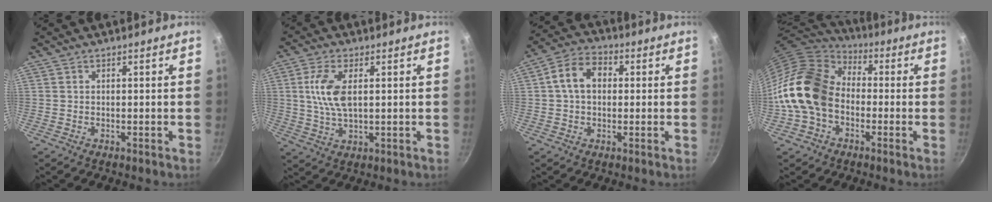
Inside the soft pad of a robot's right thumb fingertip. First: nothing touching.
{"total": 8.0, "force": [1.5, 3.7, 7.0], "torque": [-0.140, 0.001, 0.028]}
{"total": 8.4, "force": [1.0, 6.1, 5.7], "torque": [-0.081, 0.022, 0.003]}
{"total": 17.8, "force": [-2.5, 13.2, 11.7], "torque": [-0.199, 0.047, -0.061]}